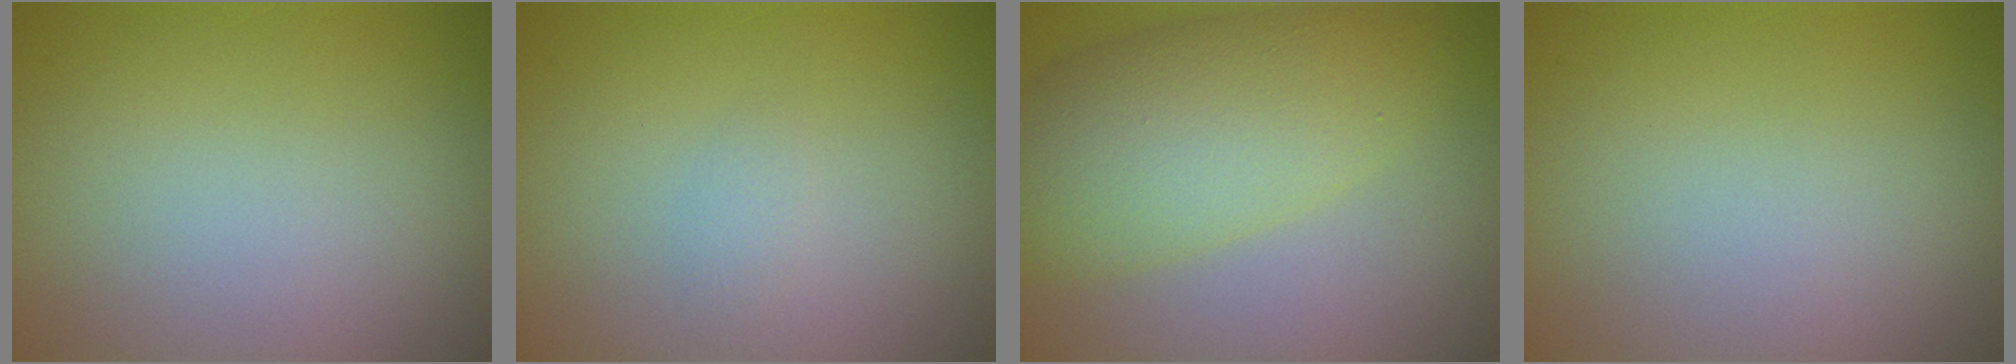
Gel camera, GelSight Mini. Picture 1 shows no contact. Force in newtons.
{"total": 0.8, "press": 0.8, "slide": 0.1}
{"total": 7.4, "press": 7.4, "slide": 0.3}
{"total": 0.0}